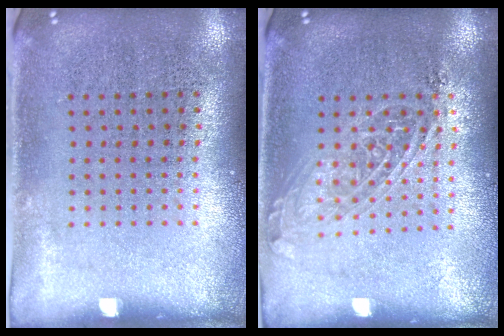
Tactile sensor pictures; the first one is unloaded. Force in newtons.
{"total": 1.4, "press": 1.3, "slide": 0.7}